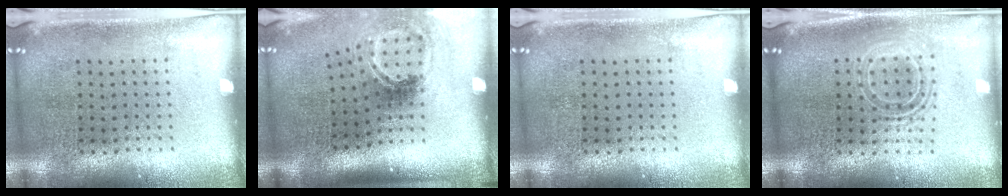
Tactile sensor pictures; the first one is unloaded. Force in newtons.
{"total": 2.0, "press": 1.3, "slide": 1.6}
{"total": 0.0}
{"total": 1.6, "press": 1.3, "slide": 1.0}